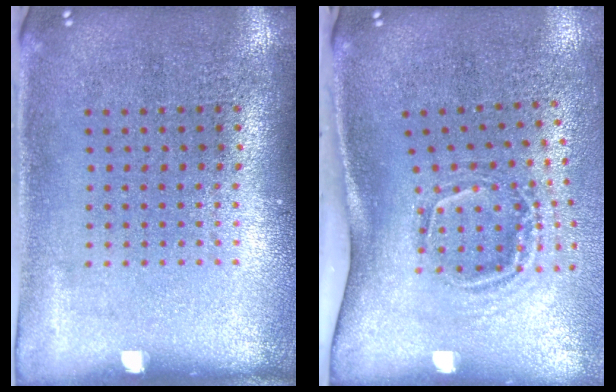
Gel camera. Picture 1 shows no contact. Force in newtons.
{"total": 2.1, "press": 1.3, "slide": 1.7}